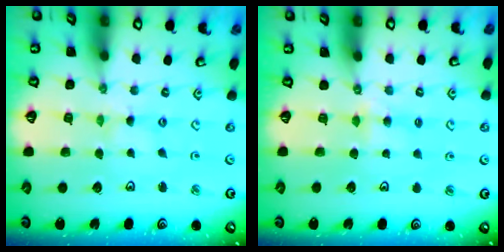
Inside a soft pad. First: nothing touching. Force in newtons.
{"total": 3.8, "press": 3.7, "slide": 0.4}